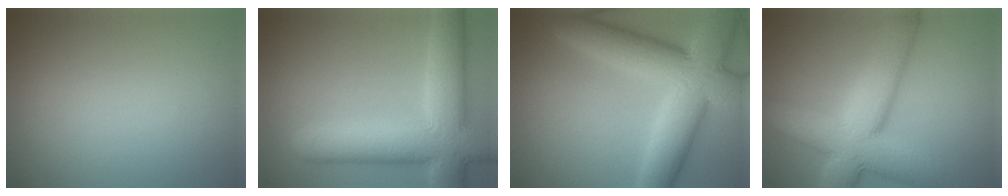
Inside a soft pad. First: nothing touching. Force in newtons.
{"total": 10.3, "press": 10.2, "slide": 0.6}
{"total": 11.2, "press": 11.2, "slide": 0.4}
{"total": 10.8, "press": 10.7, "slide": 1.0}